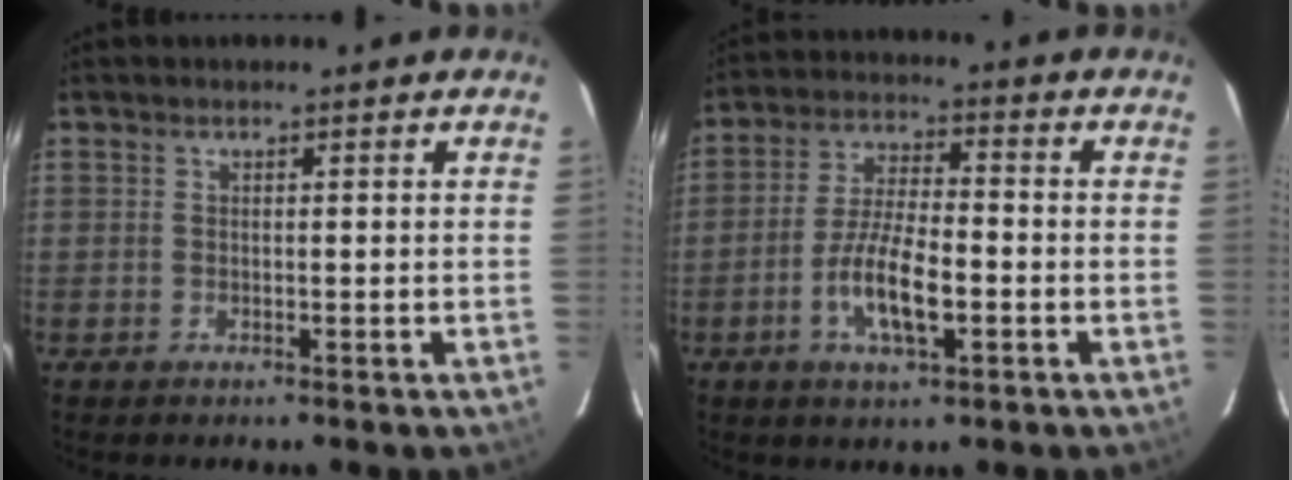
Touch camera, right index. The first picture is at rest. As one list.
[{"total": 9.8, "force": [-3.4, 3.0, 8.7], "torque": [-0.173, -0.002, -0.062]}]